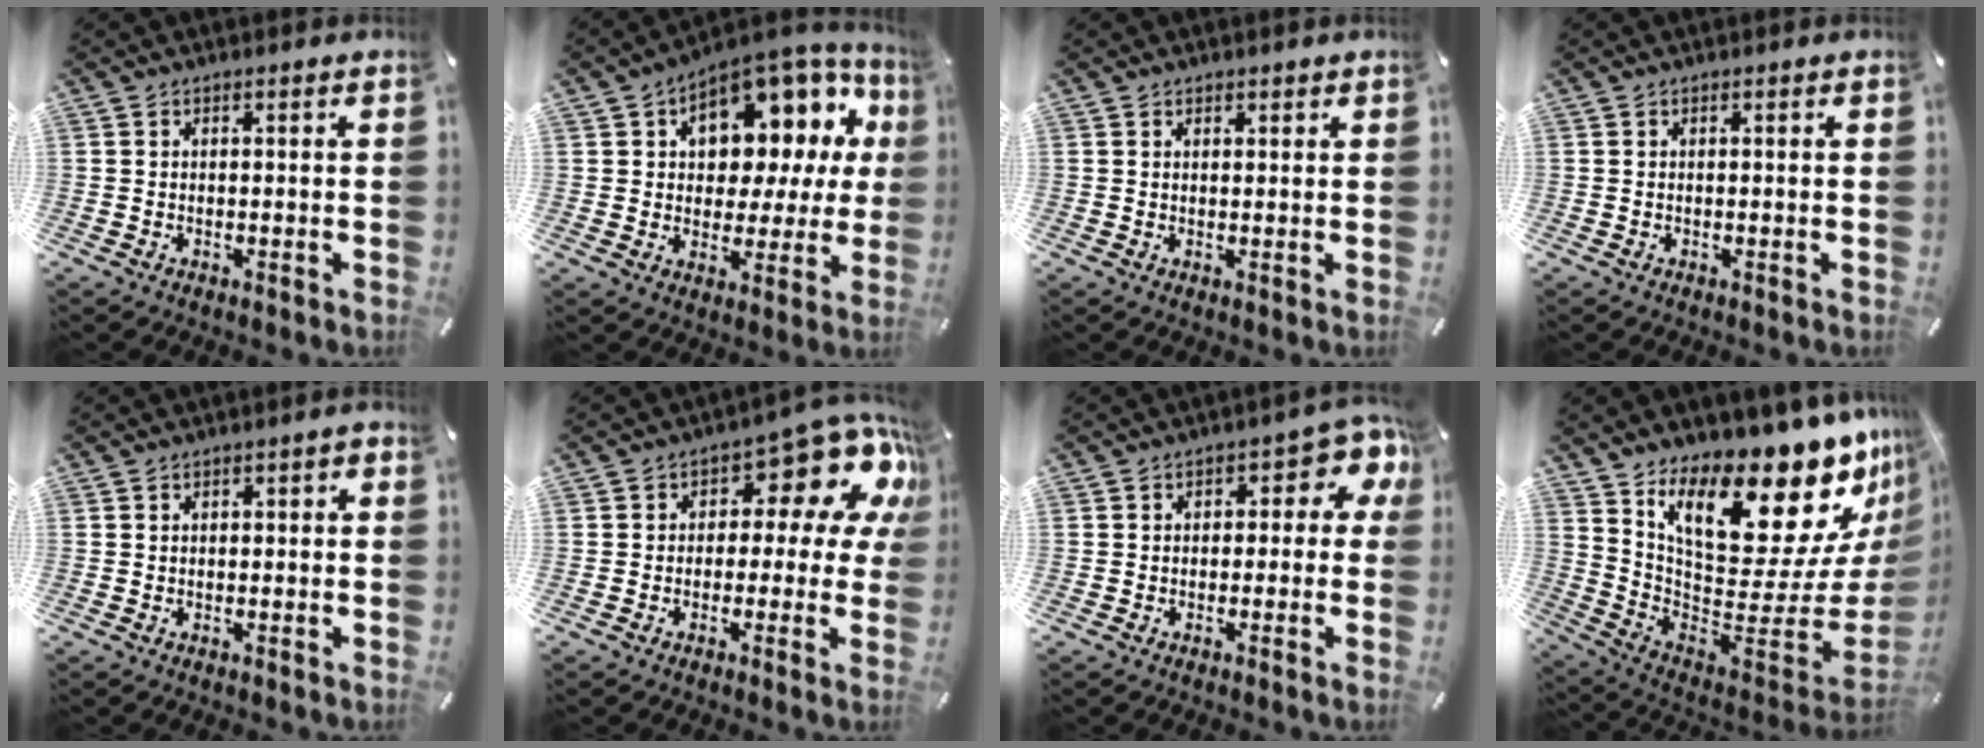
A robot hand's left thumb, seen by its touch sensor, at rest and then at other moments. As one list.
[{"total": 12.3, "force": [5.9, 8.2, 7.1], "torque": [-0.091, -0.055, 0.103]}, {"total": 1.1, "force": [0.8, 0.7, 0.2], "torque": [0.005, -0.002, 0.014]}, {"total": 0.0}, {"total": 1.1, "force": [-0.2, 0.7, 0.8], "torque": [-0.013, 0.004, -0.006]}, {"total": 12.6, "force": [6.2, 6.4, 9.0], "torque": [-0.110, -0.055, 0.100]}, {"total": 6.4, "force": [1.4, 3.8, 4.9], "torque": [-0.058, -0.008, 0.017]}, {"total": 24.6, "force": [16.0, 9.4, 16.2], "torque": [-0.223, -0.127, 0.269]}]